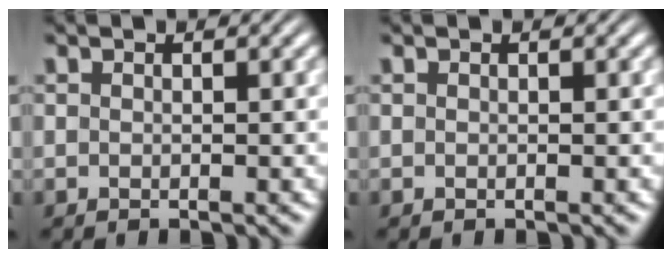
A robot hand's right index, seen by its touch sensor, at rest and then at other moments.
{"total": 0.0}